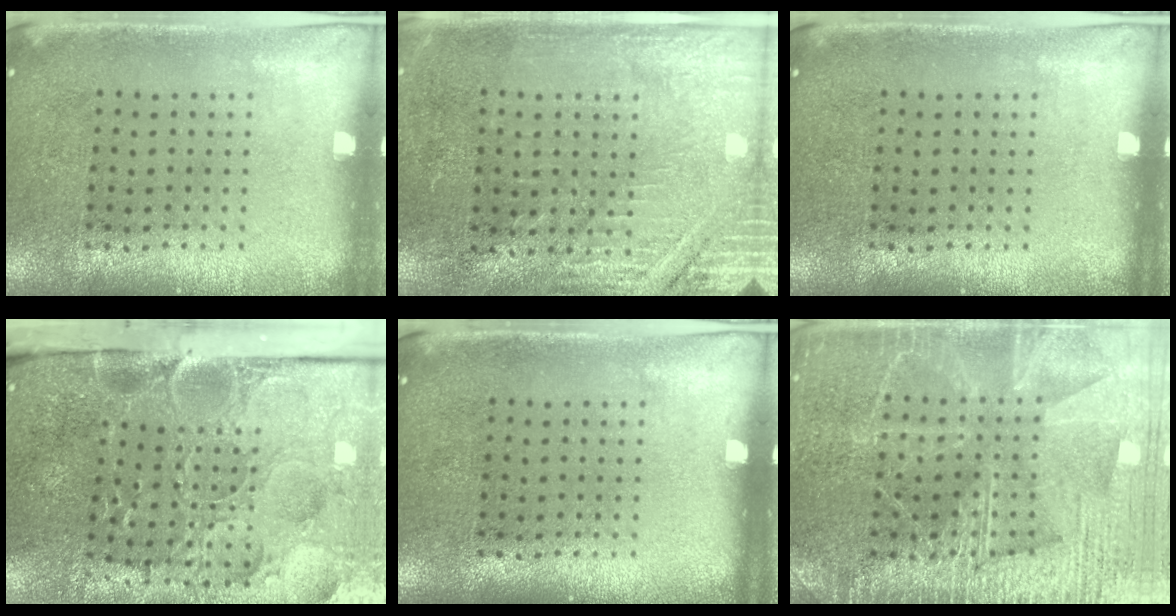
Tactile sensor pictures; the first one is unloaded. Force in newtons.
{"total": 2.9, "press": 2.8, "slide": 0.5}
{"total": 0.0}
{"total": 5.4, "press": 4.1, "slide": 3.5}
{"total": 0.0}
{"total": 6.5, "press": 6.4, "slide": 0.9}